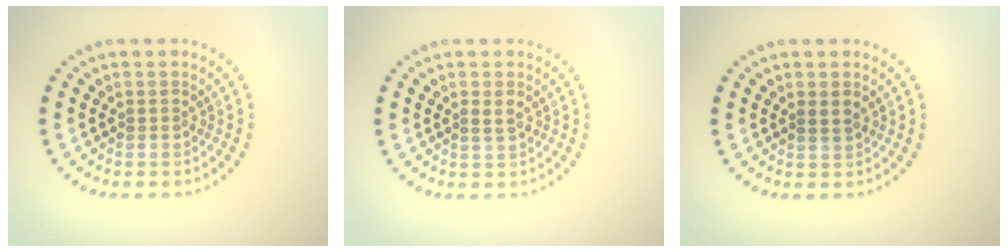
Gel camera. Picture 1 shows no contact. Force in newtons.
{"total": 1.0, "press": 0.9, "slide": 0.4}
{"total": 0.8, "press": 0.8, "slide": 0.1}